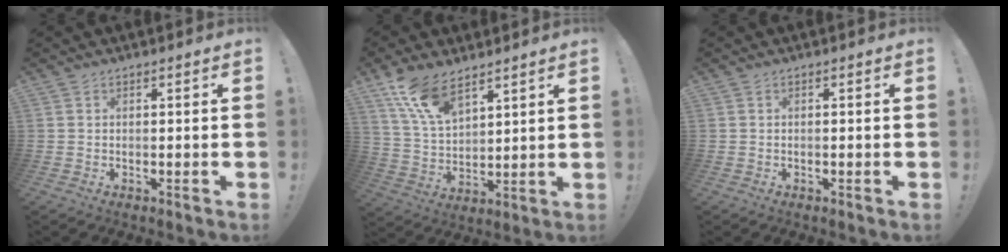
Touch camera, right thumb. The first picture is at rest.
{"total": 12.3, "force": [9.1, 5.2, 6.5], "torque": [-0.134, -0.047, 0.172]}
{"total": 0.0}